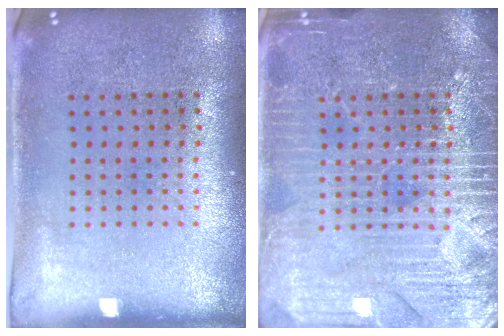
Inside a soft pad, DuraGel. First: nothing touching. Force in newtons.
{"total": 6.0, "press": 6.0, "slide": 0.9}